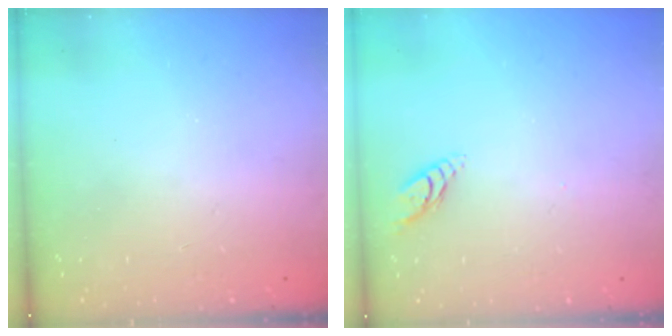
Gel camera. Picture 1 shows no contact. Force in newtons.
{"total": 4.0, "press": 4.0, "slide": 0.4}